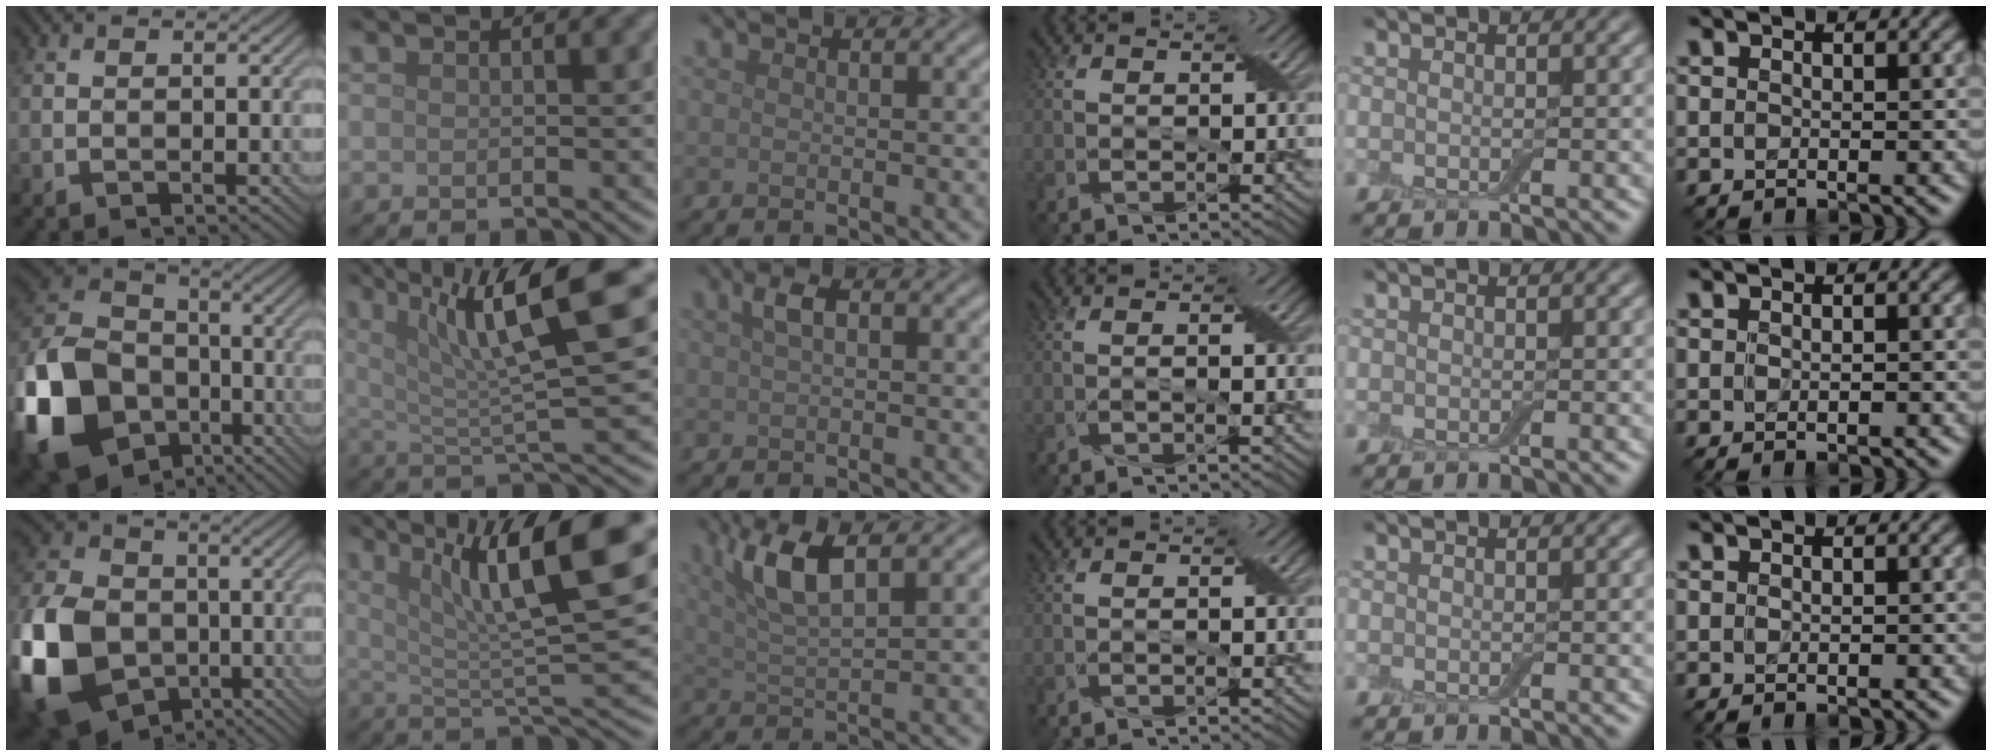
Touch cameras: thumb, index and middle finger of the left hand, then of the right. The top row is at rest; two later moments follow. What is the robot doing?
{"motion": "open", "object": "airpods case & airpods"}